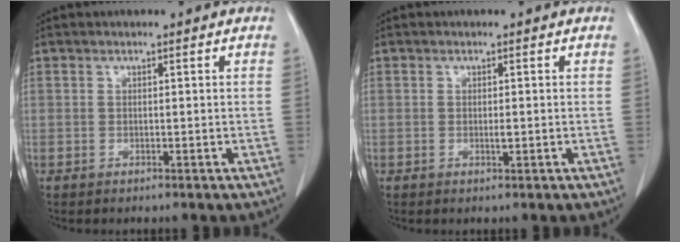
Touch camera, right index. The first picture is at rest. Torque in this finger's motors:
{"motor_torque": [0.04, -0.02, 0.07, 0.02]}